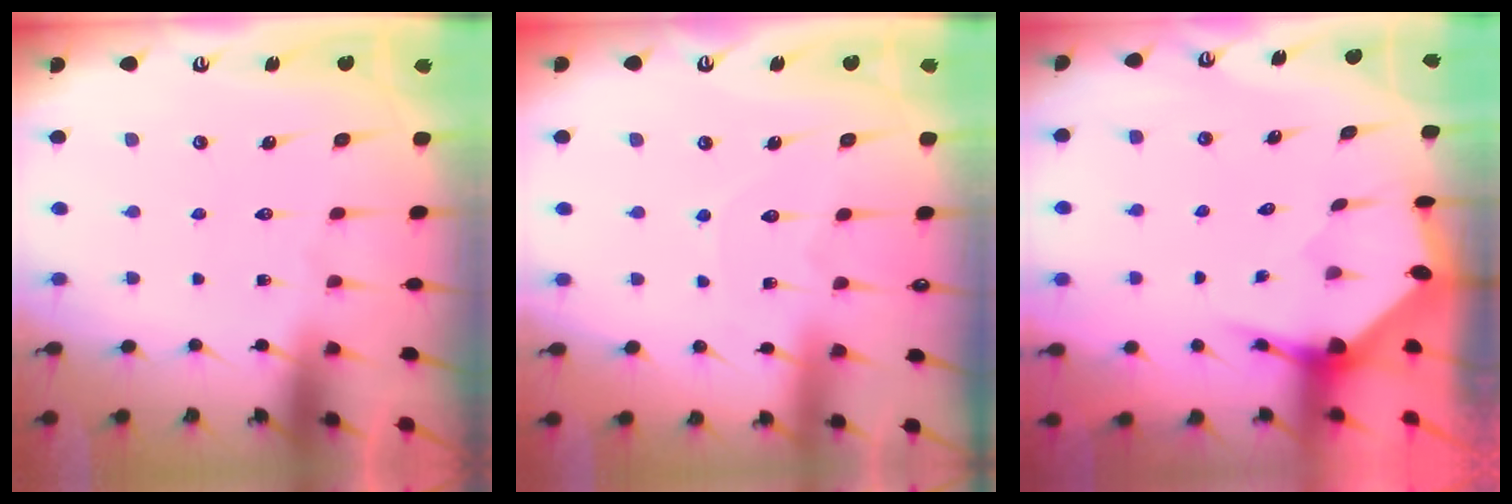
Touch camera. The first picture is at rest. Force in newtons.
{"total": 4.0, "press": 4.0, "slide": 0.4}
{"total": 3.7, "press": 3.6, "slide": 0.5}